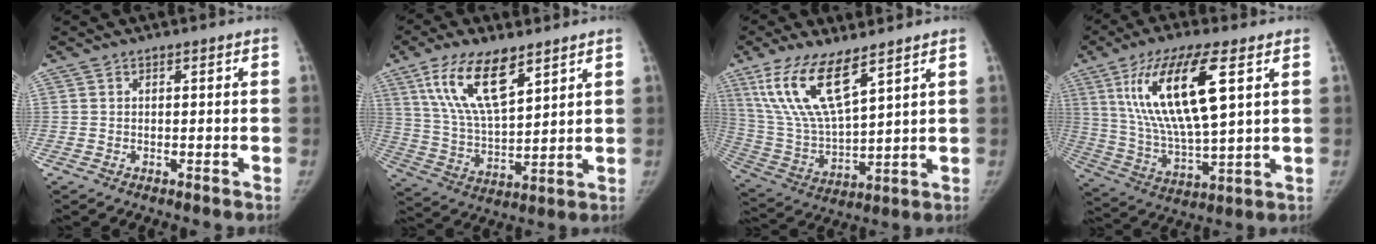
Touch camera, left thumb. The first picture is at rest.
{"total": 14.9, "force": [8.3, 5.8, 10.9], "torque": [-0.188, -0.032, 0.165]}
{"total": 15.5, "force": [9.0, 4.9, 11.7], "torque": [-0.231, -0.038, 0.189]}
{"total": 19.1, "force": [6.8, 5.5, 17.0], "torque": [-0.331, -0.019, 0.131]}